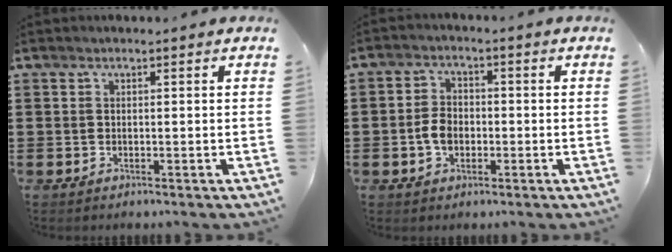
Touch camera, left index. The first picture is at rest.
{"total": 3.9, "force": [-0.9, 2.7, 2.6], "torque": [-0.065, 0.000, -0.021]}